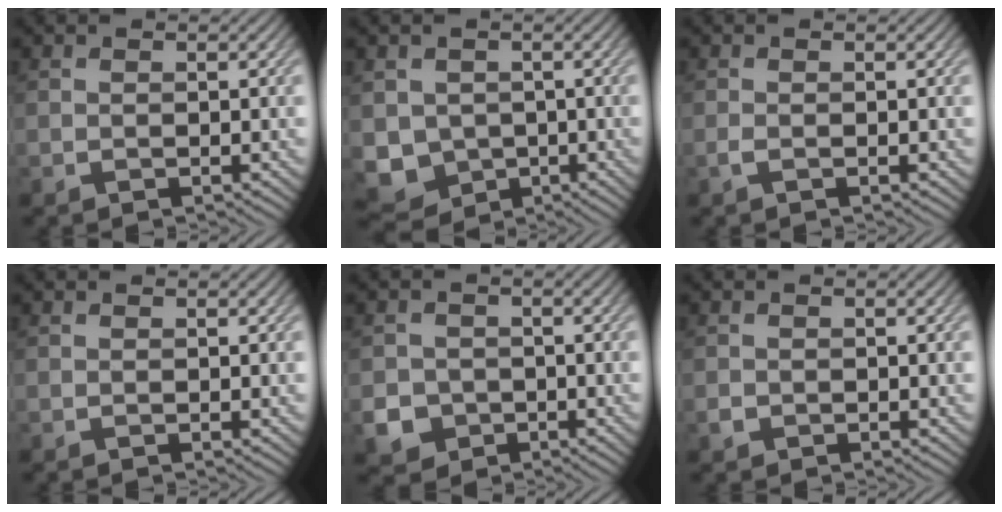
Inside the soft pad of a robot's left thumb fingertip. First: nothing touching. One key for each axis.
{"total": 5.7, "fx": -0.6, "fy": 5.2, "fz": 2.2, "tx": -0.066, "ty": -0.026, "tz": -0.017}
{"total": 0.7, "fx": -0.4, "fy": 0.1, "fz": 0.5, "tx": -0.015, "ty": 0.001, "tz": -0.008}
{"total": 0.0}
{"total": 5.5, "fx": -2.3, "fy": 4.8, "fz": 1.4, "tx": -0.031, "ty": -0.017, "tz": -0.053}
{"total": 0.9, "fx": -0.4, "fy": 0.7, "fz": 0.3, "tx": -0.005, "ty": -0.003, "tz": -0.011}